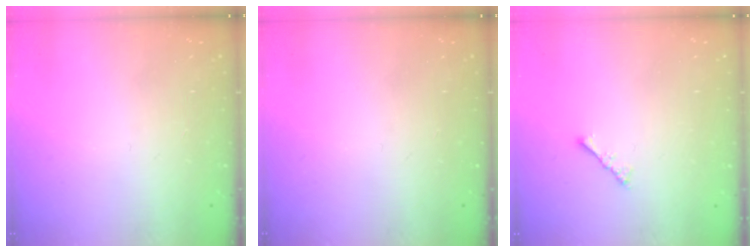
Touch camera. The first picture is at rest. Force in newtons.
{"total": 0.0}
{"total": 2.2, "press": 2.1, "slide": 0.5}